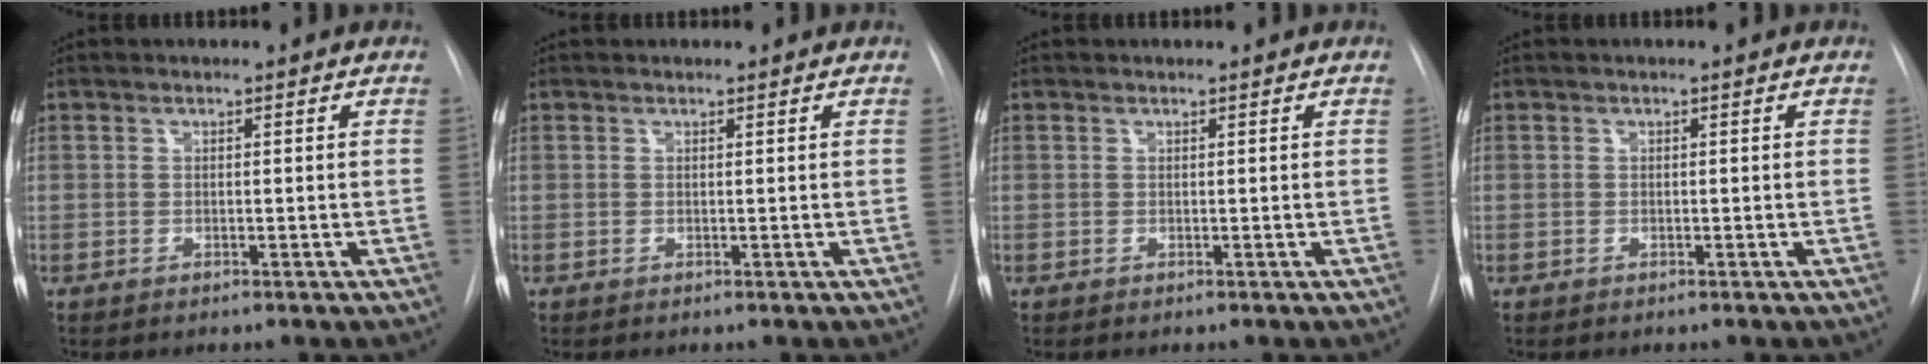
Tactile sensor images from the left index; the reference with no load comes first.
{"total": 0.8, "force": [0.8, 0.1, 0.0], "torque": [-0.004, 0.016, 0.017]}
{"total": 0.0}
{"total": 0.0}